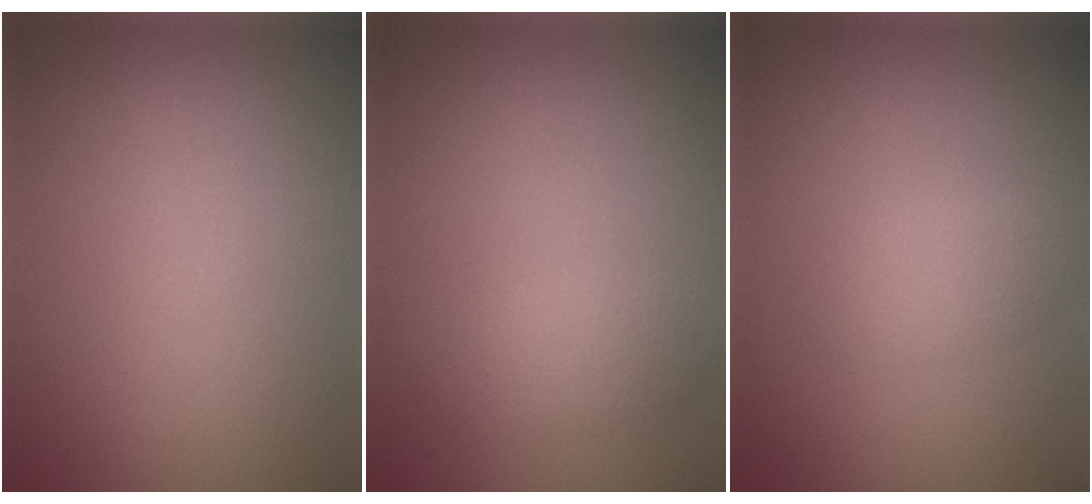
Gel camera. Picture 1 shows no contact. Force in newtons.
{"total": 1.9, "press": 1.9, "slide": 0.1}
{"total": 1.8, "press": 1.8, "slide": 0.1}